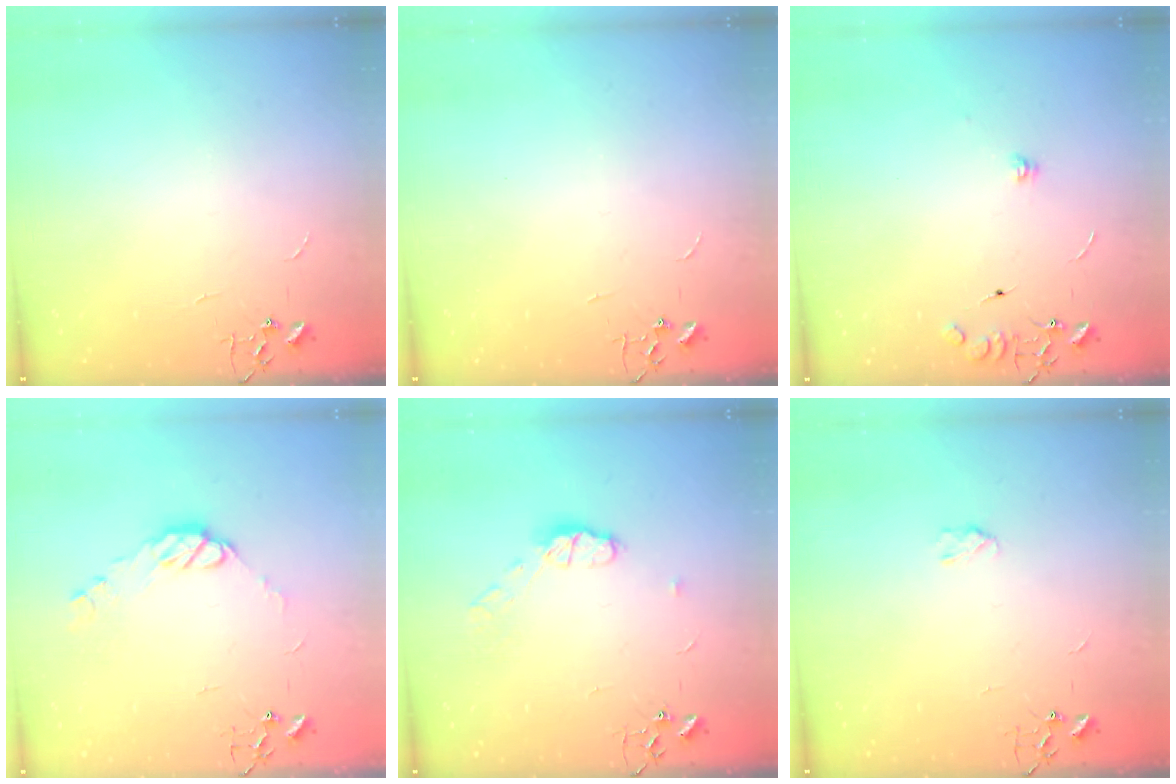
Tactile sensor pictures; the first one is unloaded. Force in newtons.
{"total": 0.0}
{"total": 8.3, "press": 8.3, "slide": 0.2}
{"total": 8.5, "press": 8.5, "slide": 0.5}
{"total": 7.4, "press": 7.3, "slide": 0.4}
{"total": 3.2, "press": 3.1, "slide": 0.5}